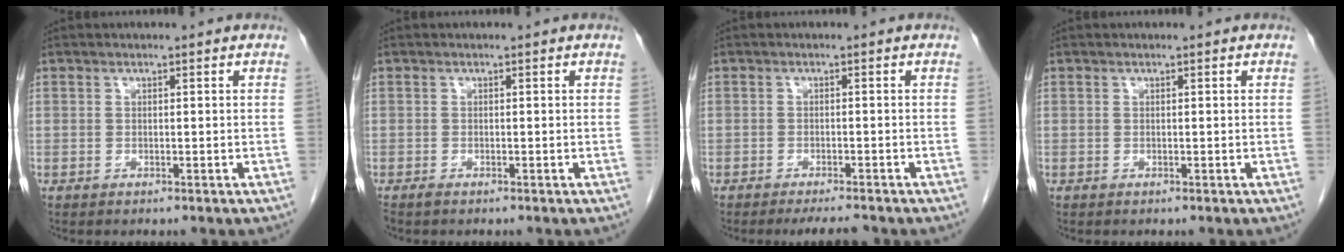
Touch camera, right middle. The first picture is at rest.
{"total": 0.5, "force": [-0.5, 0.1, 0.2], "torque": [-0.011, -0.002, -0.009]}
{"total": 3.7, "force": [-3.3, 0.2, 1.6], "torque": [-0.022, -0.009, -0.050]}
{"total": 0.0}